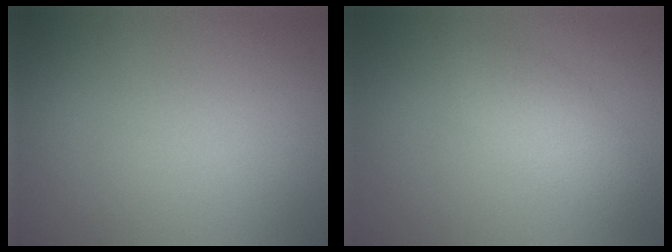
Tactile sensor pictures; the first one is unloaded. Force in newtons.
{"total": 2.6, "press": 2.6, "slide": 0.2}